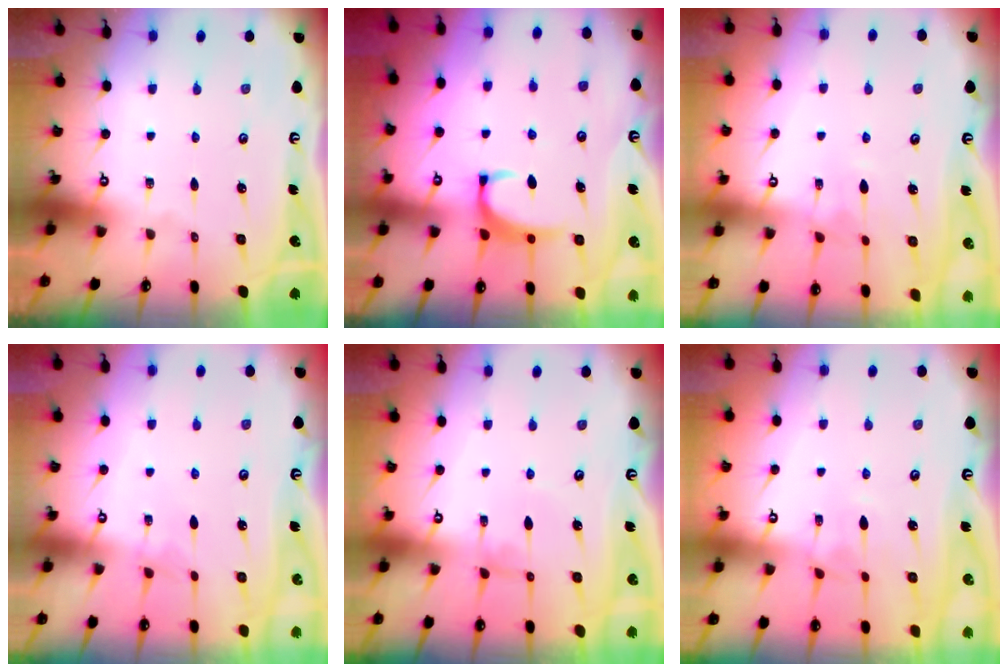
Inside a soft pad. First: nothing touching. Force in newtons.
{"total": 2.2, "press": 2.1, "slide": 0.6}
{"total": 3.3, "press": 3.3, "slide": 0.2}
{"total": 2.3, "press": 2.3, "slide": 0.3}
{"total": 1.0, "press": 0.9, "slide": 0.4}
{"total": 3.2, "press": 3.1, "slide": 0.6}